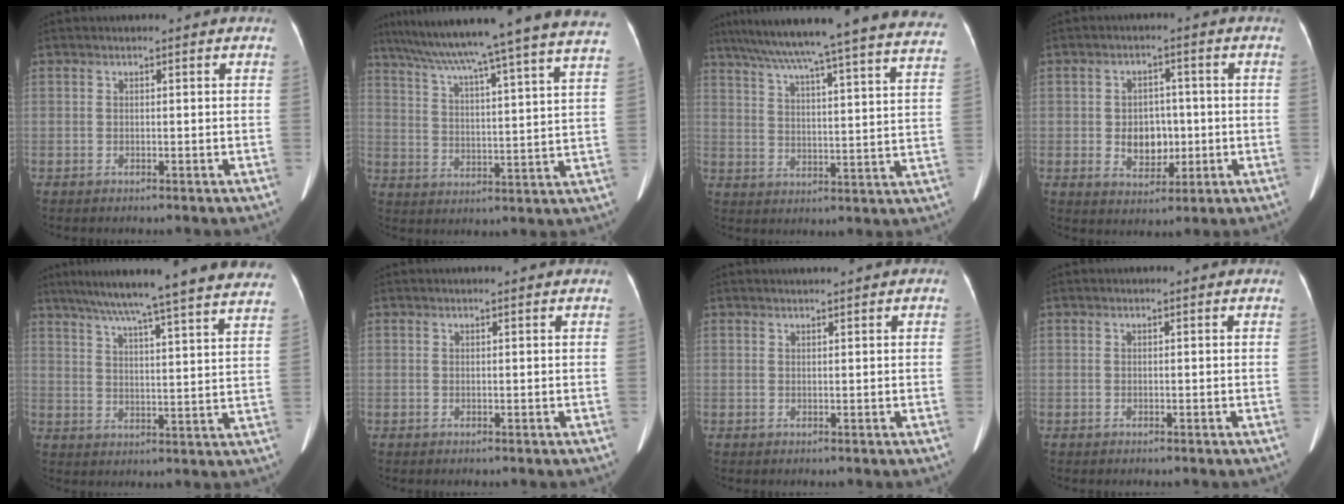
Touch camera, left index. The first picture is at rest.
{"total": 30.5, "force": [26.8, -1.4, 14.6], "torque": [-0.242, -0.043, 0.350]}
{"total": 35.0, "force": [31.7, 0.7, 14.9], "torque": [-0.221, -0.062, 0.395]}
{"total": 5.8, "force": [-0.6, 4.2, 3.9], "torque": [-0.066, 0.005, -0.001]}
{"total": 28.2, "force": [25.1, 0.4, 12.8], "torque": [-0.205, -0.027, 0.315]}
{"total": 0.8, "force": [0.7, 0.1, 0.2], "torque": [-0.009, 0.007, 0.008]}
{"total": 1.7, "force": [1.4, 0.2, 0.9], "torque": [-0.009, 0.018, 0.021]}
{"total": 0.0}